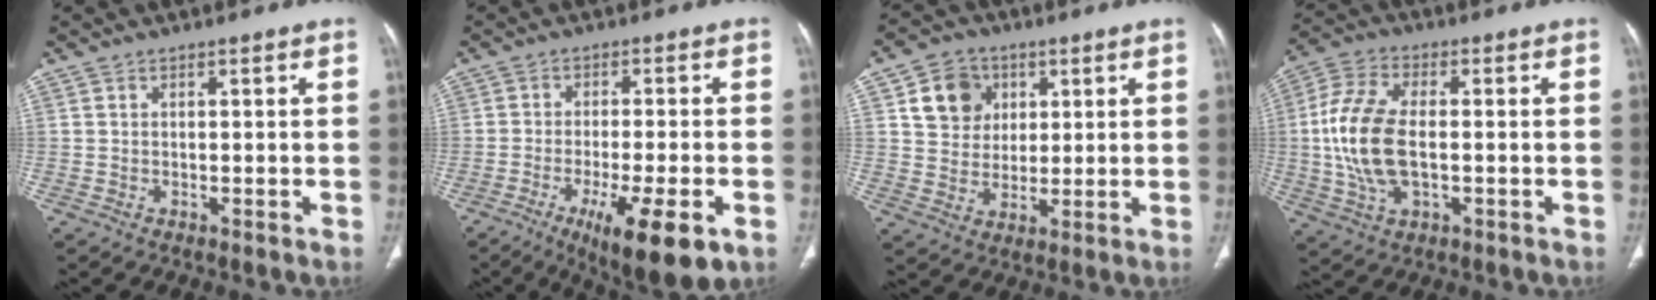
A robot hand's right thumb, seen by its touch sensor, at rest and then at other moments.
{"total": 13.4, "force": [-6.2, 3.1, 11.4], "torque": [-0.166, -0.004, -0.089]}
{"total": 9.4, "force": [3.4, 8.0, 3.6], "torque": [-0.025, -0.007, 0.060]}
{"total": 15.0, "force": [-0.9, 7.9, 12.8], "torque": [-0.280, 0.016, -0.020]}